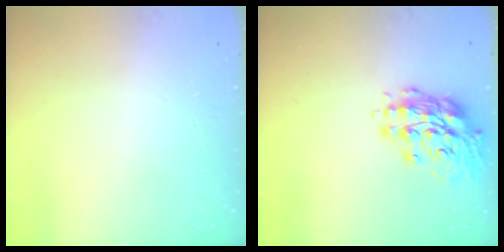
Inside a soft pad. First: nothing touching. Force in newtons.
{"total": 15.0, "press": 14.7, "slide": 2.6}